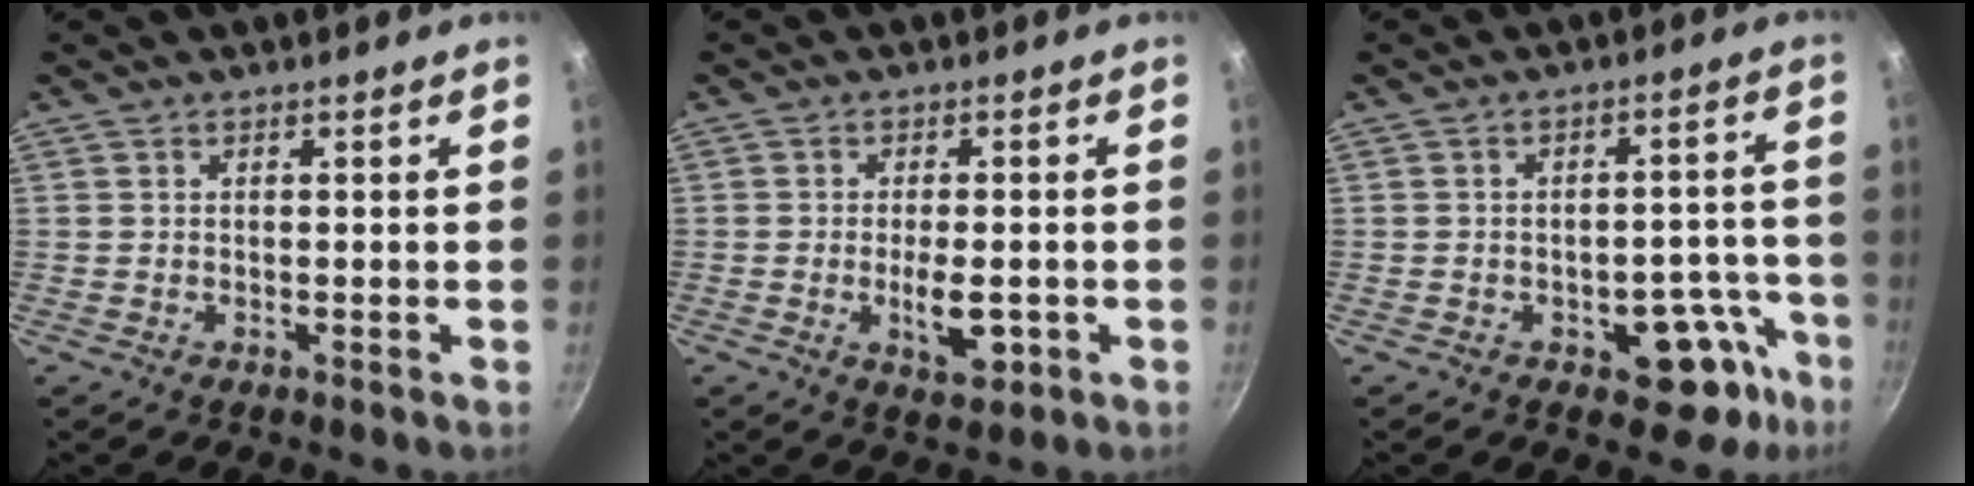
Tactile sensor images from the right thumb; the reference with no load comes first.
{"total": 5.5, "force": [-1.4, 2.5, 4.8], "torque": [-0.070, -0.004, -0.017]}
{"total": 9.8, "force": [-5.0, 5.1, 6.6], "torque": [-0.045, 0.046, -0.057]}